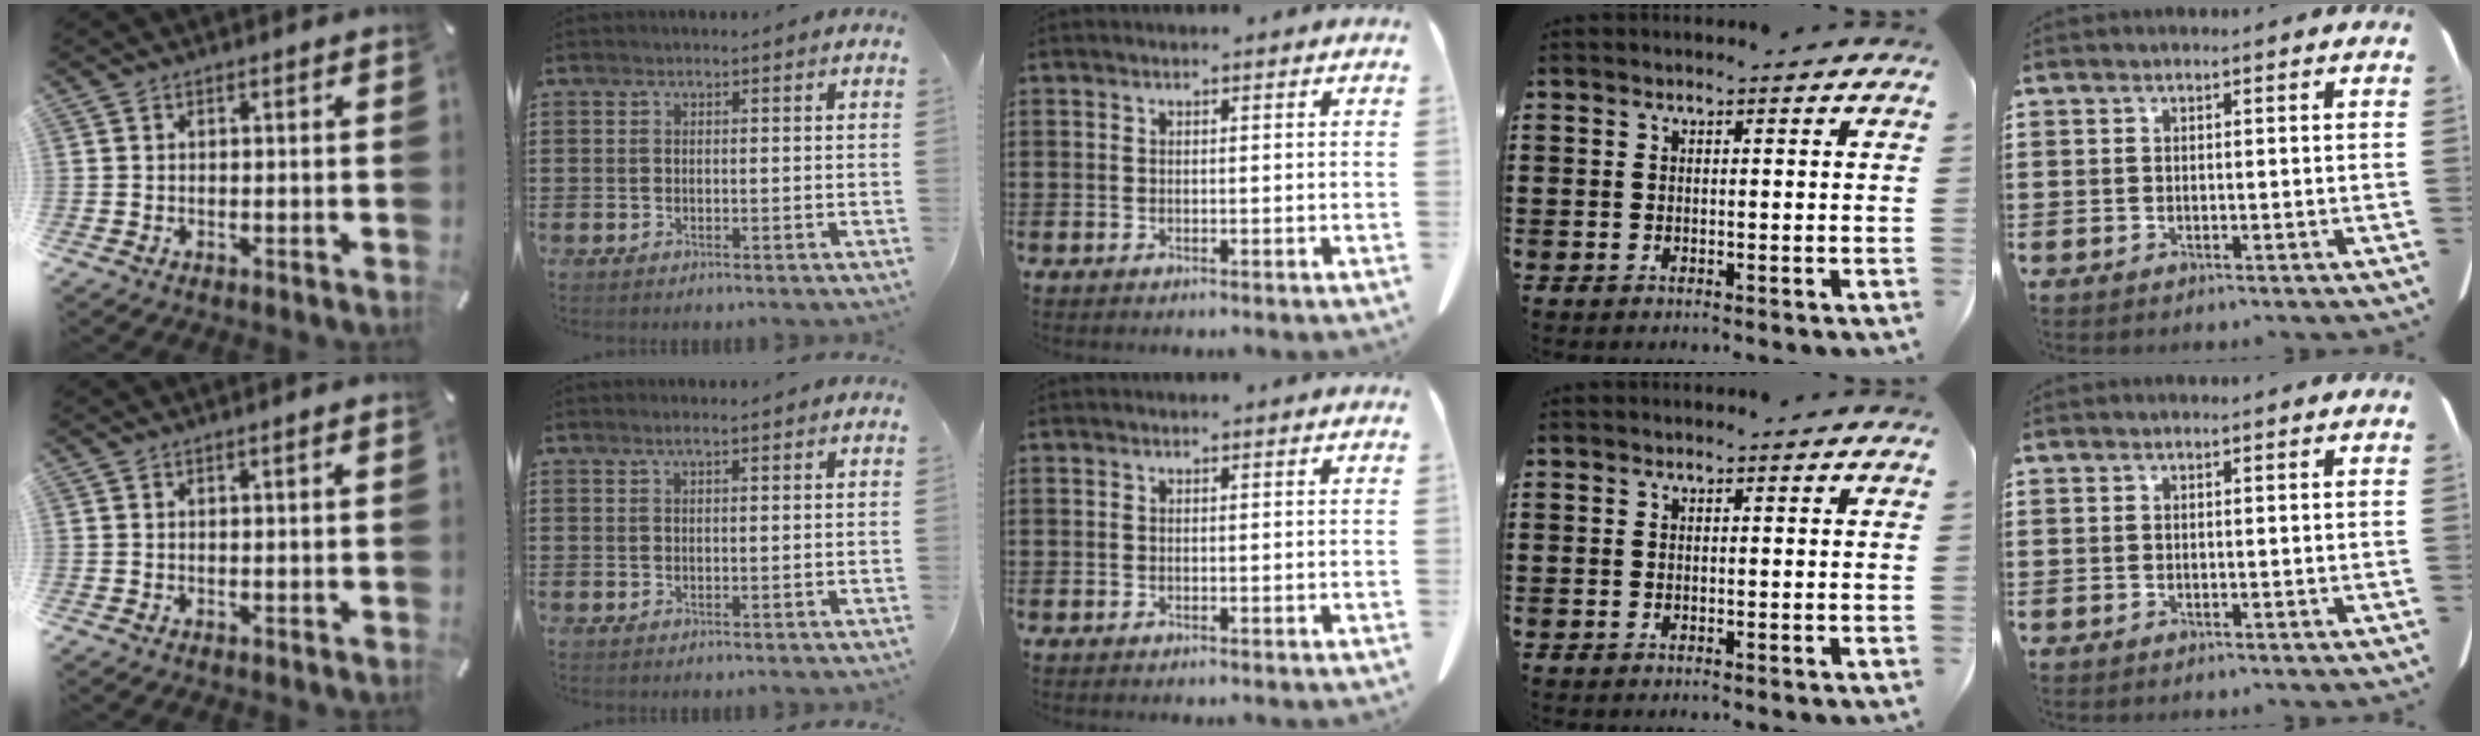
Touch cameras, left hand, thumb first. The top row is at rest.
{"thumb": {"total": 0.8, "force": [0.3, 0.0, 0.8], "torque": [-0.013, 0.000, 0.005]}, "index": {"total": 1.1, "force": [0.8, 0.0, 0.7], "torque": [-0.015, 0.001, 0.015]}}